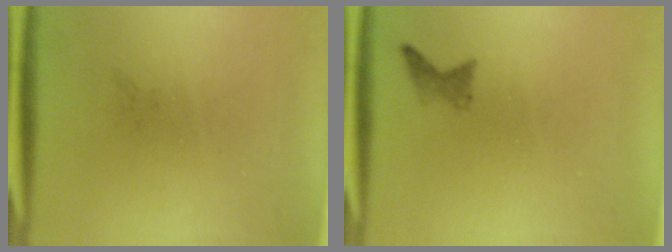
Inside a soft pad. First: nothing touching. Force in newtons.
{"total": 1.1}